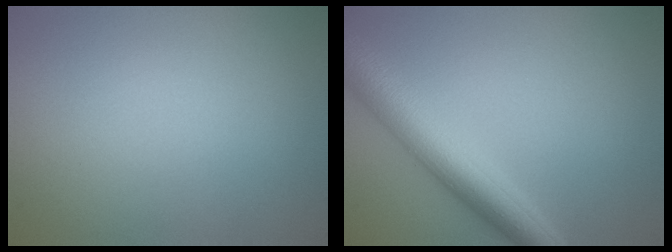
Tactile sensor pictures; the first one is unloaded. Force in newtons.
{"total": 6.3, "press": 6.3, "slide": 0.1}